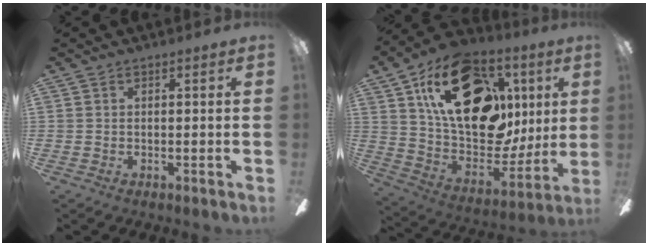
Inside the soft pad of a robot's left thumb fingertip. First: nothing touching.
{"total": 28.6, "force": [11.4, 16.7, 20.2], "torque": [-0.348, -0.049, 0.211]}